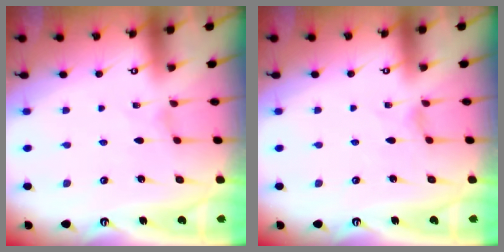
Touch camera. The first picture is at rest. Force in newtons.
{"total": 0.0}